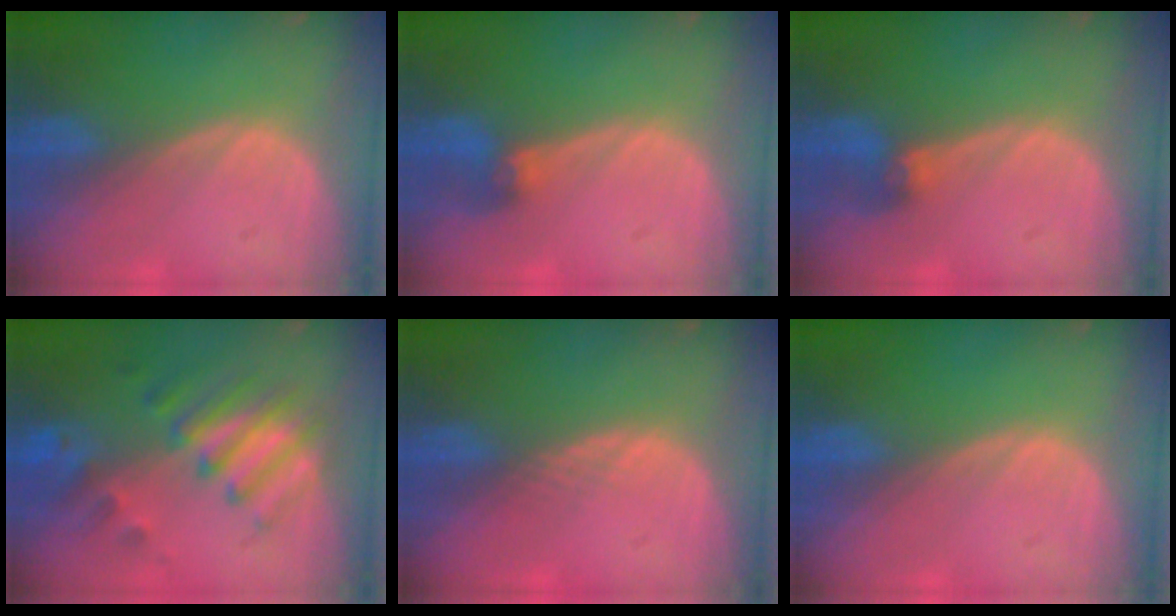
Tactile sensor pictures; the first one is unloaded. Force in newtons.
{"total": 2.8, "press": 2.6, "slide": 1.1}
{"total": 2.8, "press": 2.6, "slide": 1.1}
{"total": 7.9, "press": 7.7, "slide": 1.8}
{"total": 1.0, "press": 0.8, "slide": 0.5}
{"total": 0.0}